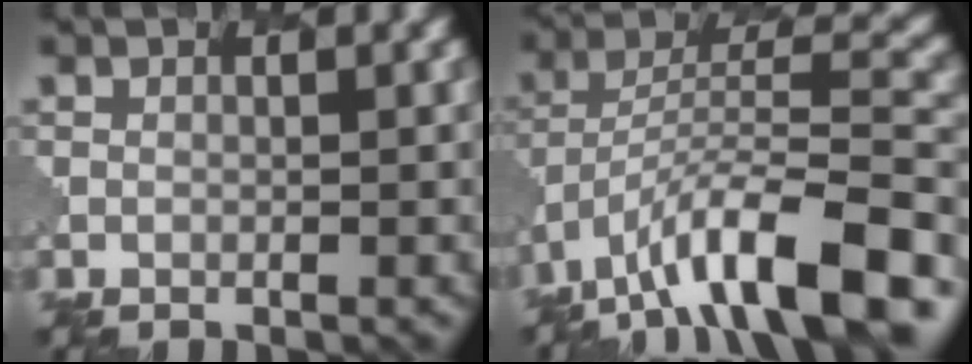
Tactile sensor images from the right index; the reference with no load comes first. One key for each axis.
{"total": 12.9, "fx": -8.1, "fy": 4.0, "fz": 9.2, "tx": -0.145, "ty": 0.018, "tz": -0.138}